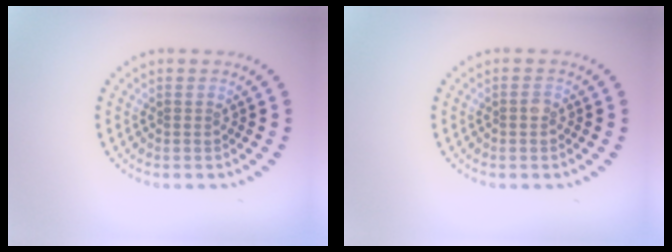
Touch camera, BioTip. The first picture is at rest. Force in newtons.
{"total": 0.6, "press": 0.5, "slide": 0.3}